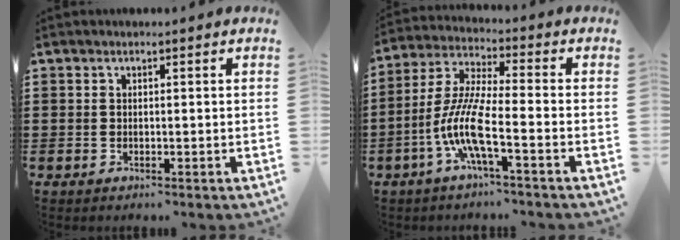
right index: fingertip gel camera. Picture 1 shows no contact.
{"total": 8.9, "force": [-4.0, 1.0, 7.9], "torque": [-0.197, -0.023, -0.085]}